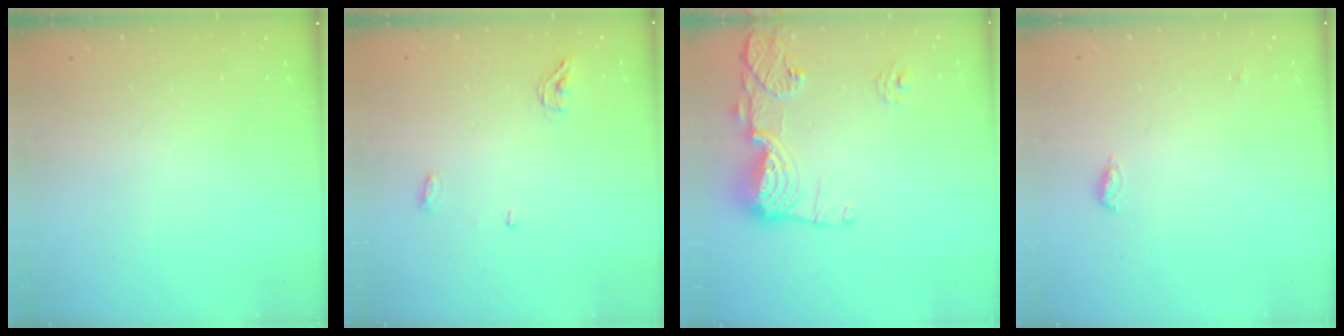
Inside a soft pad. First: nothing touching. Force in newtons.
{"total": 4.3, "press": 4.0, "slide": 1.4}
{"total": 15.9, "press": 15.9, "slide": 1.5}
{"total": 4.0, "press": 3.8, "slide": 1.1}